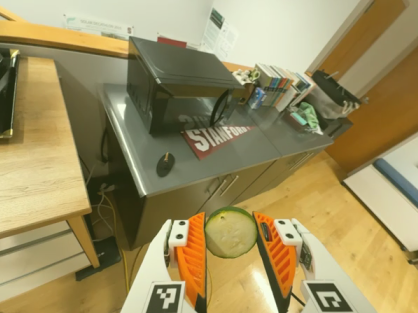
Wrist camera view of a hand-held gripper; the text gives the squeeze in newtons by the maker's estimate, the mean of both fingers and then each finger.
{"total": 9.7, "left": 10.1, "right": 9.2}